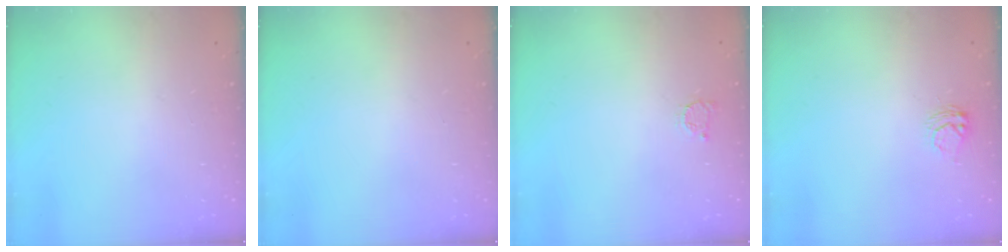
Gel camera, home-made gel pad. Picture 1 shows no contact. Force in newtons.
{"total": 0.0}
{"total": 2.5, "press": 2.5, "slide": 0.3}
{"total": 5.0, "press": 5.0, "slide": 0.6}